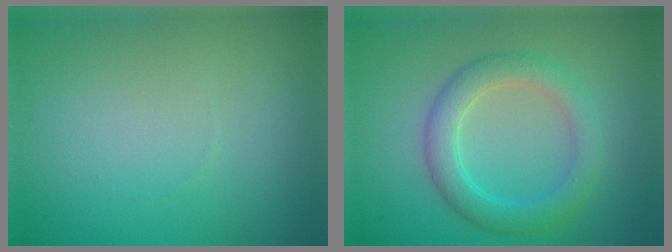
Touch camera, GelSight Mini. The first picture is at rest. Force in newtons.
{"total": 3.9, "press": 3.9, "slide": 0.1}